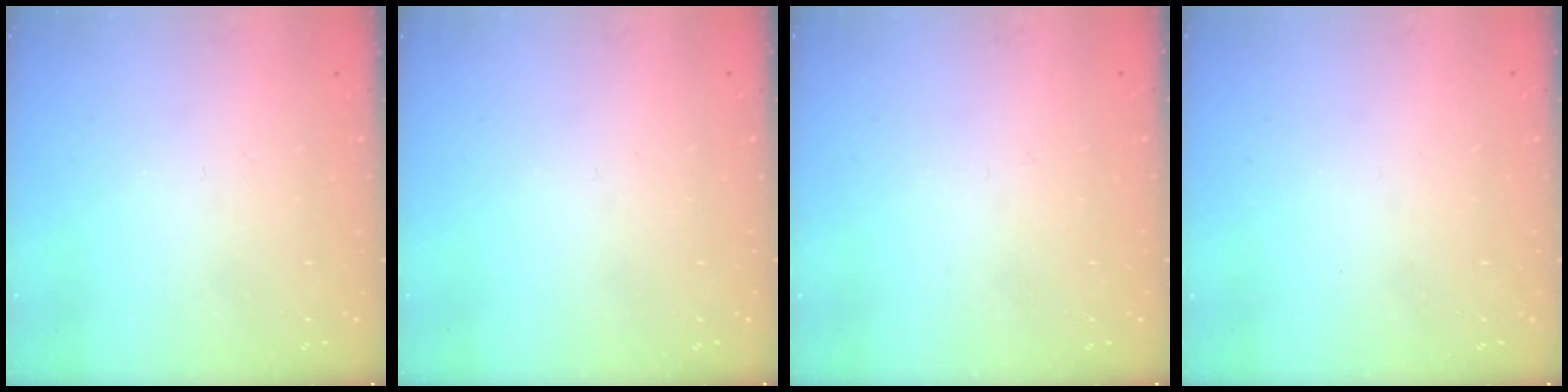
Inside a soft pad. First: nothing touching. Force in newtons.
{"total": 0.0}
{"total": 2.8, "press": 2.8, "slide": 0.4}
{"total": 0.0}